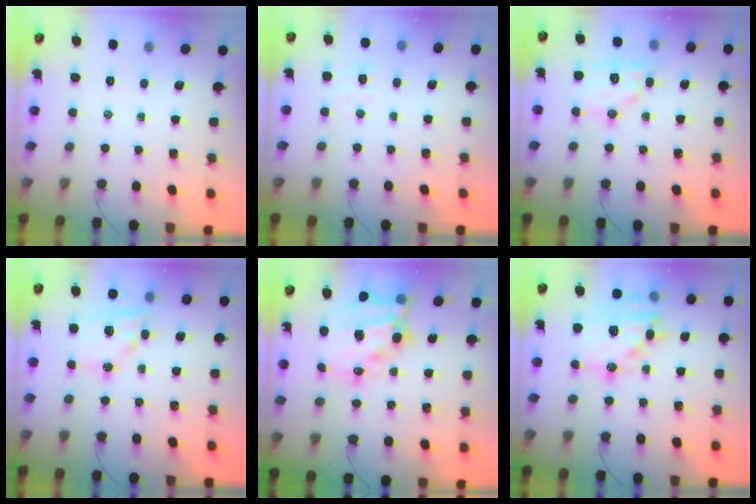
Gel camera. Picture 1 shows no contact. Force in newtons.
{"total": 4.6, "press": 4.5, "slide": 1.1}
{"total": 10.5, "press": 10.5, "slide": 0.3}
{"total": 13.9, "press": 13.6, "slide": 2.9}
{"total": 17.3, "press": 16.8, "slide": 3.8}
{"total": 18.1, "press": 17.9, "slide": 2.3}